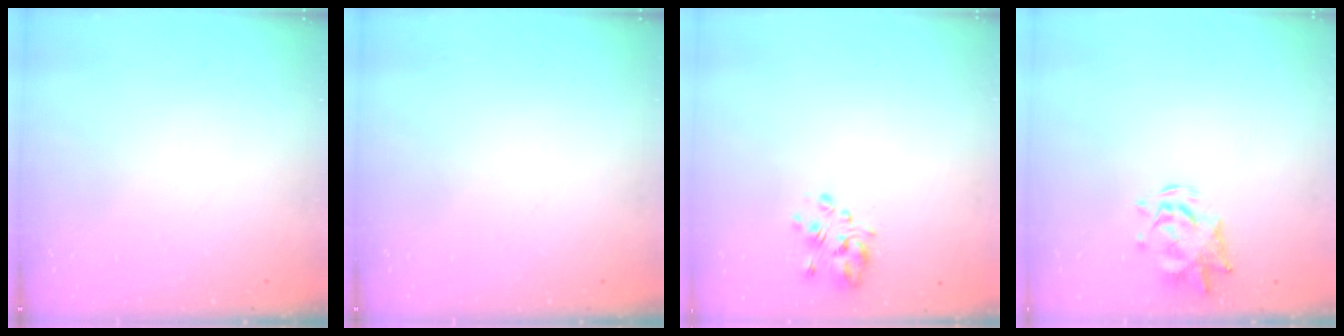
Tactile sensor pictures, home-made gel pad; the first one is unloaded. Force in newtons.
{"total": 0.0}
{"total": 3.8, "press": 3.7, "slide": 0.9}
{"total": 1.8, "press": 1.8, "slide": 0.4}